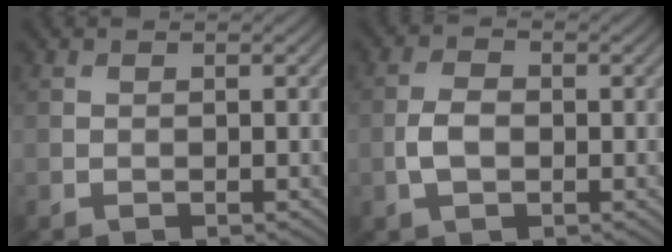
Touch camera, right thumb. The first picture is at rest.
{"total": 3.1, "force": [-0.6, 2.0, 2.4], "torque": [-0.051, 0.002, -0.013]}